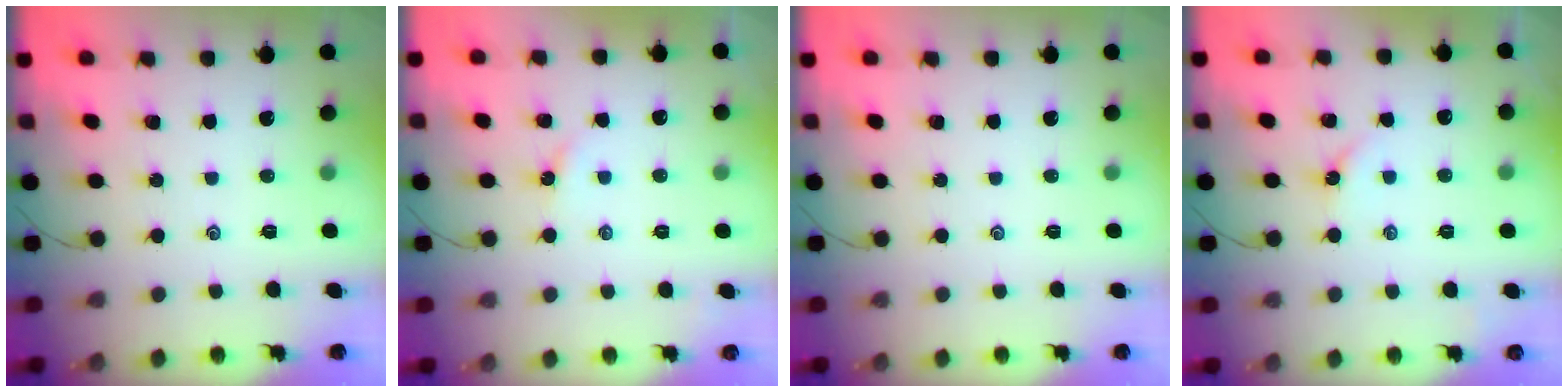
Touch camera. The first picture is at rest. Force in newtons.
{"total": 1.9, "press": 1.8, "slide": 0.3}
{"total": 0.0}
{"total": 2.7, "press": 2.6, "slide": 0.5}